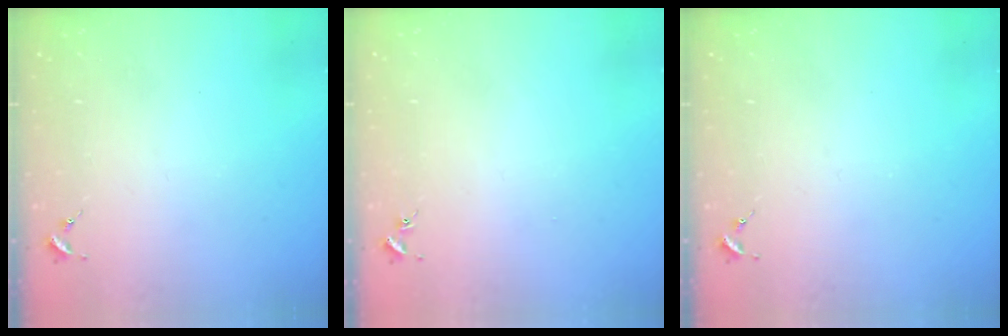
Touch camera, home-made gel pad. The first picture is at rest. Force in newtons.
{"total": 0.6, "press": 0.6, "slide": 0.1}
{"total": 0.0}